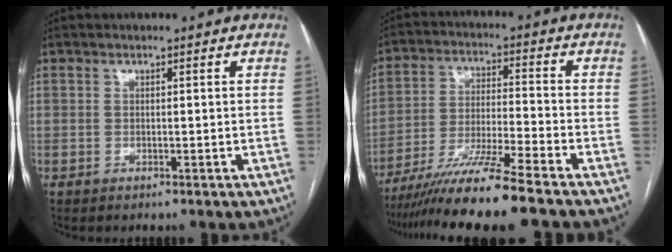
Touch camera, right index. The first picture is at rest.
{"total": 12.7, "force": [-10.2, -1.6, 7.3], "torque": [-0.123, -0.031, -0.179]}